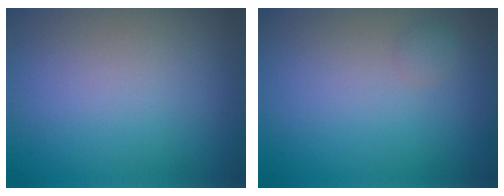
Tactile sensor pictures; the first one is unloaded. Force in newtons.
{"total": 0.7, "press": 0.7, "slide": 0.0}